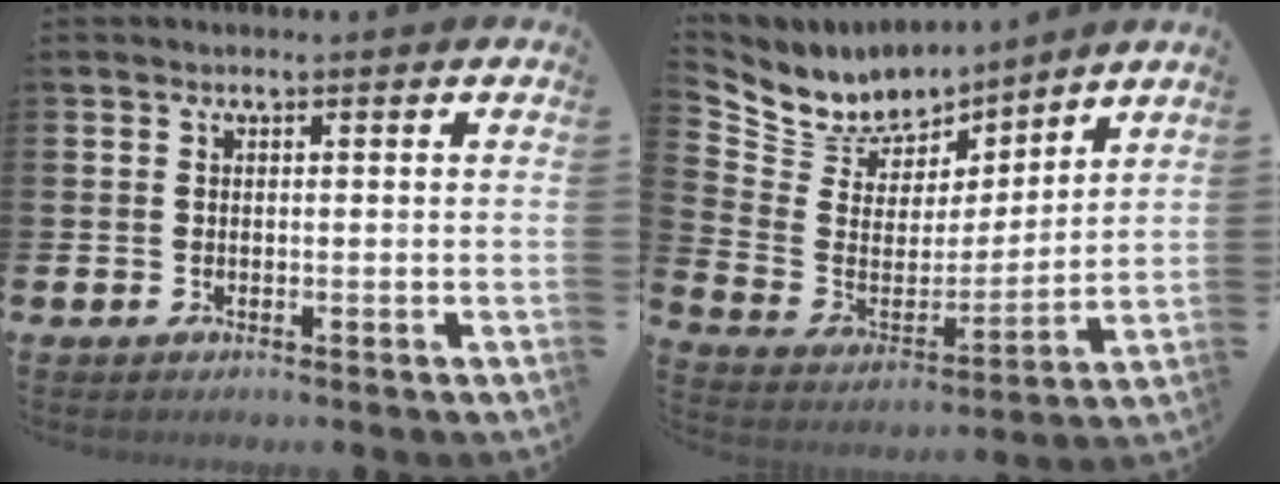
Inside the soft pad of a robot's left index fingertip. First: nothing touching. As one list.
[{"total": 8.2, "force": [7.6, 3.0, -0.4], "torque": [-0.049, -0.064, 0.138]}]